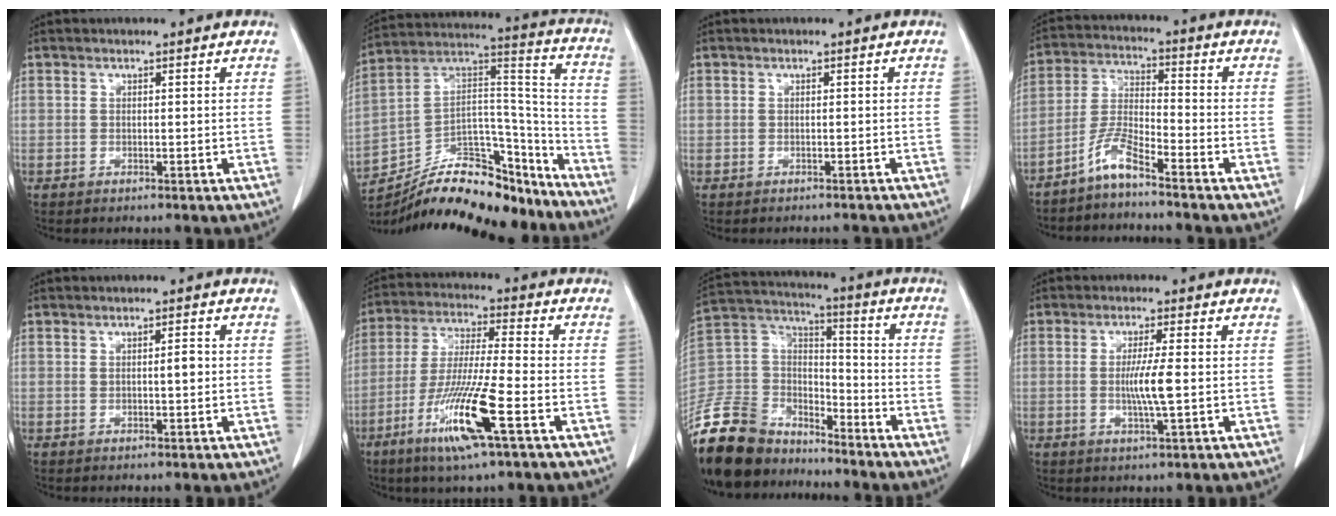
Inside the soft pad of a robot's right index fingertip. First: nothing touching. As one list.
[{"total": 23.5, "force": [-19.7, 7.8, 10.2], "torque": [-0.167, 0.041, -0.318]}, {"total": 2.3, "force": [-2.0, 1.3, 0.0], "torque": [0.001, 0.004, -0.030]}, {"total": 5.8, "force": [-4.7, 0.1, 3.4], "torque": [-0.081, -0.011, -0.099]}, {"total": 2.1, "force": [0.2, 0.5, 2.0], "torque": [-0.033, 0.001, 0.005]}, {"total": 13.2, "force": [-5.9, 0.1, 11.8], "torque": [-0.240, -0.025, -0.111]}, {"total": 19.8, "force": [-16.6, 8.8, 6.2], "torque": [-0.150, 0.026, -0.303]}, {"total": 5.0, "force": [-0.4, -0.3, 5.0], "torque": [-0.095, -0.010, -0.008]}]